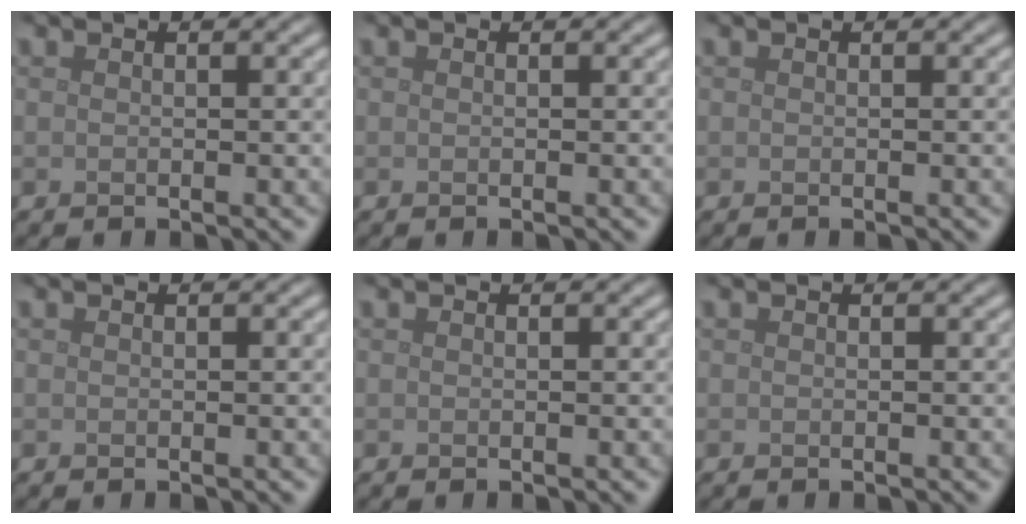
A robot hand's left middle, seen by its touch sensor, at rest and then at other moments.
{"total": 0.0}
{"total": 0.0}
{"total": 0.0}
{"total": 0.0}
{"total": 0.0}